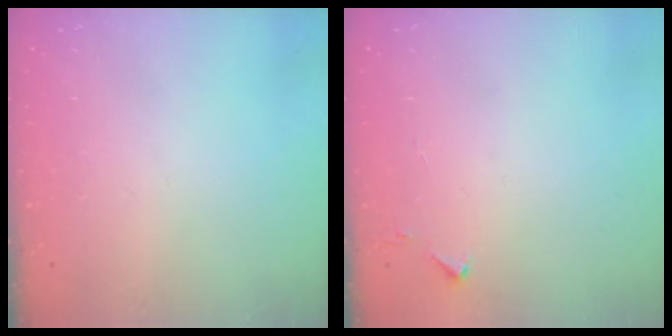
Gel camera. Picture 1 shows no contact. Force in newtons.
{"total": 2.8, "press": 2.8, "slide": 0.4}